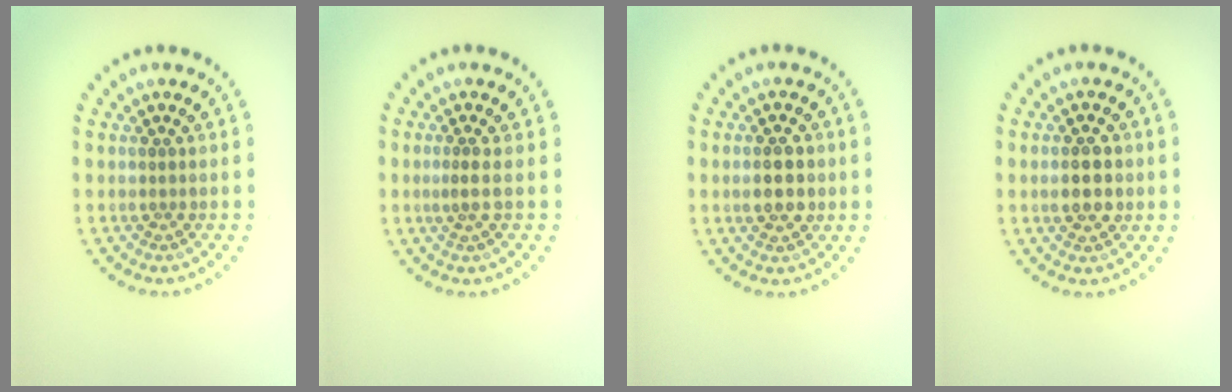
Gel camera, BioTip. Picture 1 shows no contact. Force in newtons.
{"total": 1.0, "press": 0.5, "slide": 0.9}
{"total": 2.9, "press": 2.9, "slide": 0.1}
{"total": 2.9, "press": 2.9, "slide": 0.1}